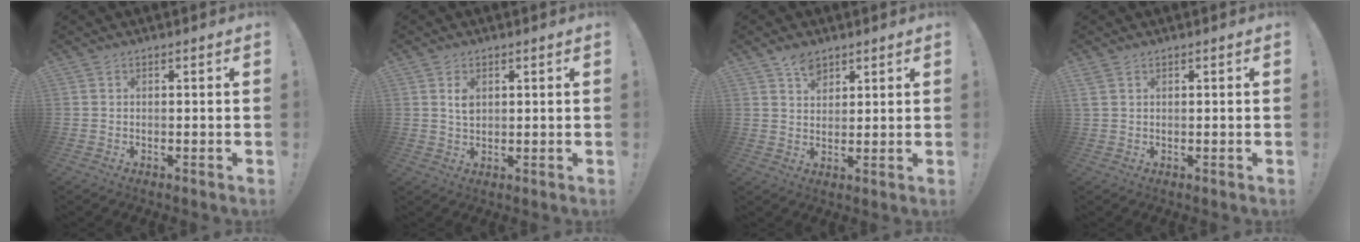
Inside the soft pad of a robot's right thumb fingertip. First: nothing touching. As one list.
[{"total": 3.2, "force": [1.1, 2.1, 2.2], "torque": [-0.023, -0.007, 0.016]}, {"total": 5.7, "force": [4.1, 3.4, 2.0], "torque": [-0.019, -0.016, 0.073]}, {"total": 1.9, "force": [1.2, 0.9, 1.1], "torque": [-0.023, 0.002, 0.024]}]